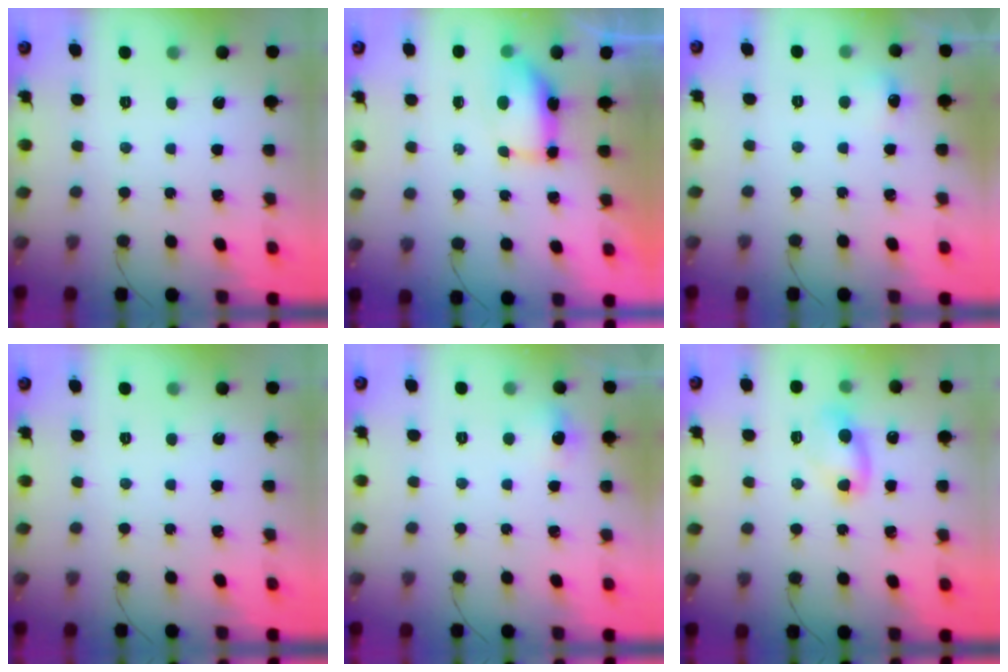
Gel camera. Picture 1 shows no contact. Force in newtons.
{"total": 8.2, "press": 7.5, "slide": 3.1}
{"total": 5.2, "press": 5.0, "slide": 1.3}
{"total": 0.0}
{"total": 10.9, "press": 4.9, "slide": 9.7}
{"total": 5.9, "press": 5.7, "slide": 1.4}